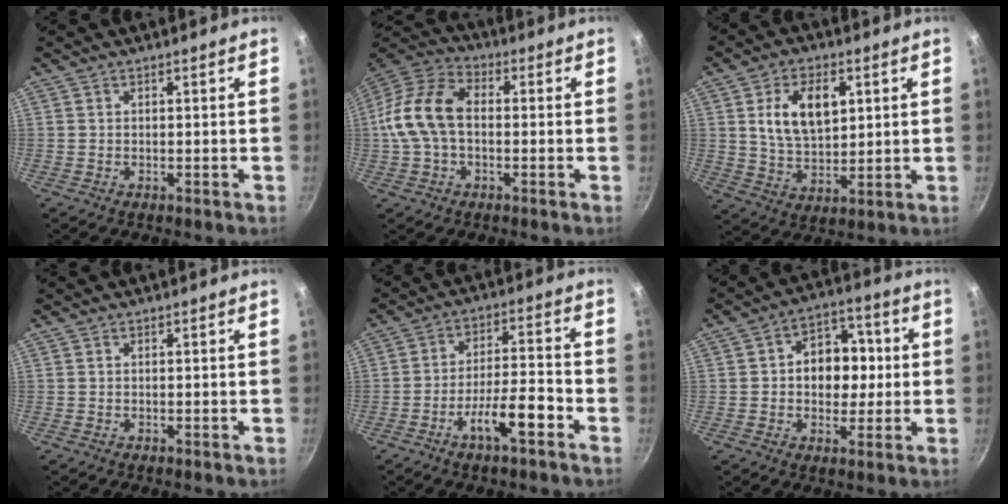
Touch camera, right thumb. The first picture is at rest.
{"total": 13.7, "force": [-0.4, 9.0, 10.3], "torque": [-0.184, 0.039, -0.023]}
{"total": 12.0, "force": [3.3, 7.3, 8.9], "torque": [-0.131, -0.011, 0.061]}
{"total": 0.0}
{"total": 9.5, "force": [-5.0, 2.5, 7.7], "torque": [-0.124, 0.042, -0.084]}
{"total": 11.7, "force": [0.7, 8.9, 7.6], "torque": [-0.060, 0.016, 0.000]}